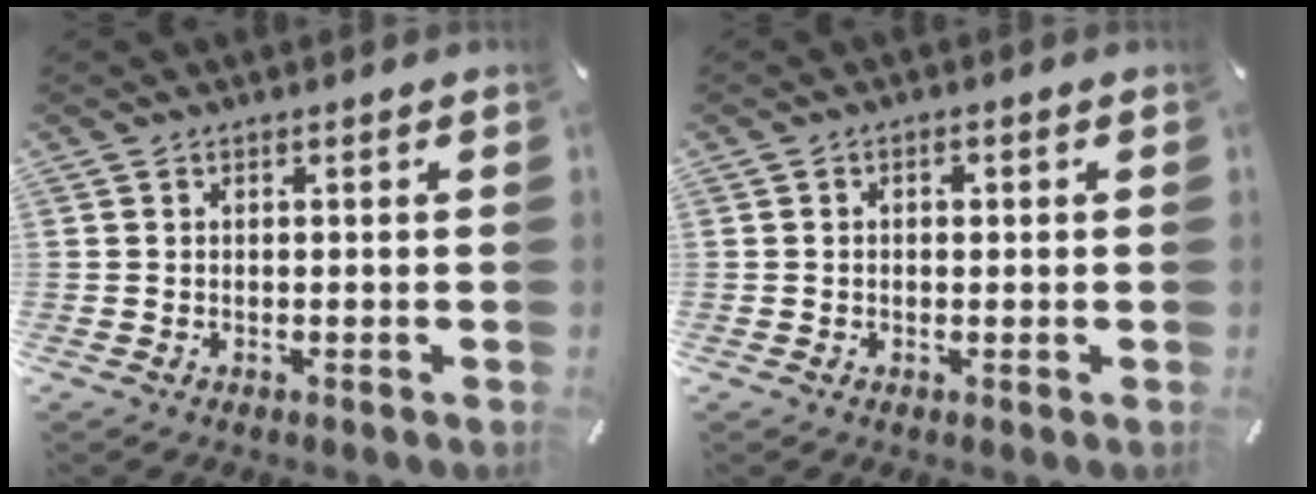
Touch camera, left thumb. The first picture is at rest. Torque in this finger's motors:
{"motor_torque": [-0.08, -0.07, -0.03, -0.01, -0.06]}